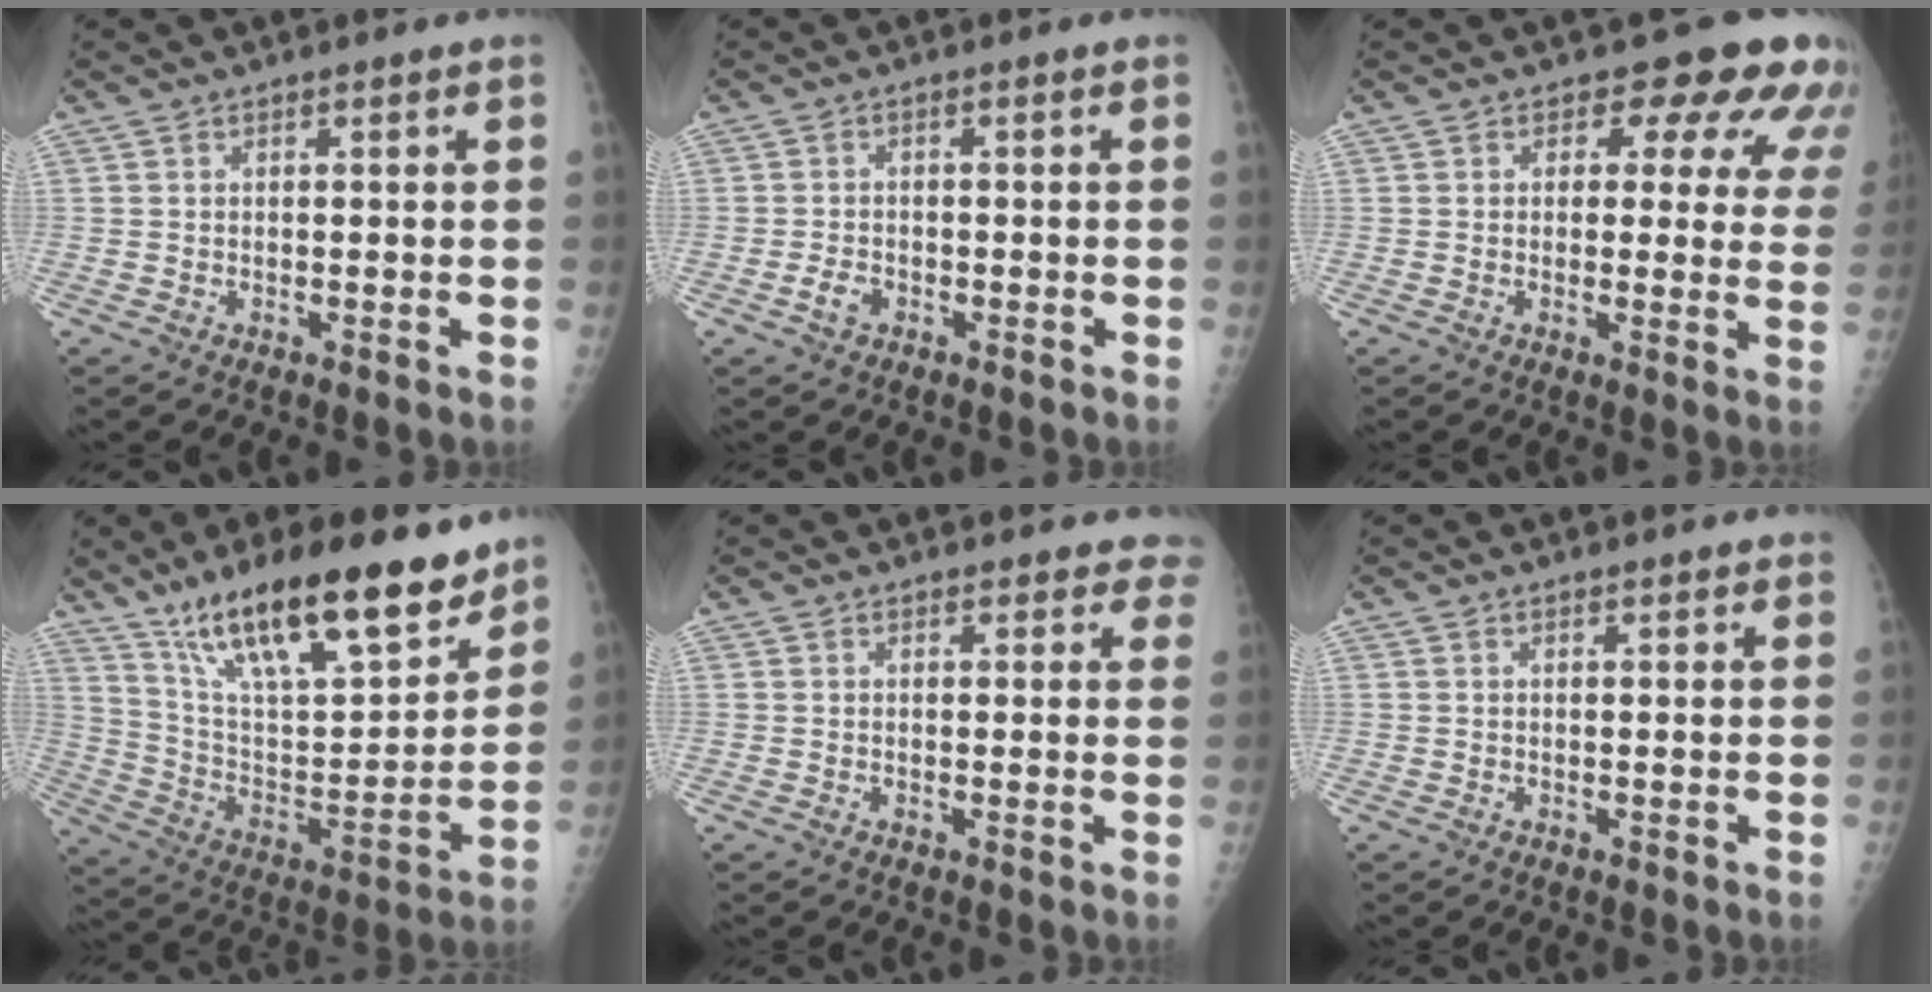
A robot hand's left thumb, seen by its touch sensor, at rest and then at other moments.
{"total": 2.3, "force": [-1.2, 1.5, 1.3], "torque": [-0.023, 0.007, -0.021]}
{"total": 10.9, "force": [7.2, 6.0, 5.5], "torque": [-0.010, -0.028, 0.058]}
{"total": 25.5, "force": [17.8, 7.6, 16.5], "torque": [-0.239, -0.062, 0.308]}
{"total": 4.5, "force": [4.1, 1.9, 0.3], "torque": [0.039, -0.016, 0.025]}
{"total": 1.4, "force": [1.3, 0.4, 0.5], "torque": [-0.001, -0.002, 0.016]}